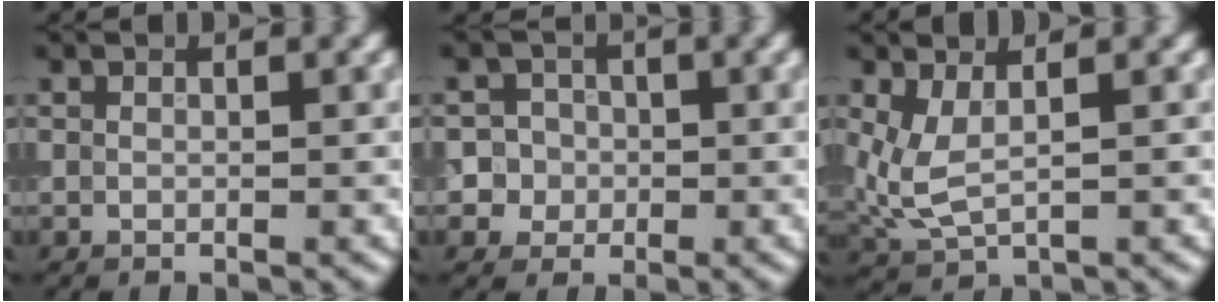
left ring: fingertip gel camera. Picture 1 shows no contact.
{"total": 5.1, "force": [-0.3, 4.9, 1.2], "torque": [0.002, 0.027, -0.023]}
{"total": 3.4, "force": [0.7, 1.6, 2.9], "torque": [-0.080, -0.007, 0.019]}